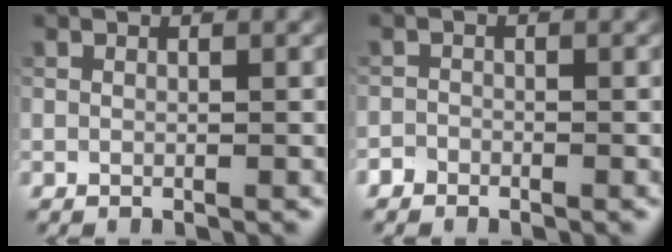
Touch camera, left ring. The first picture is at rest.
{"total": 1.0, "force": [-0.8, 0.5, -0.1], "torque": [0.001, 0.003, -0.018]}